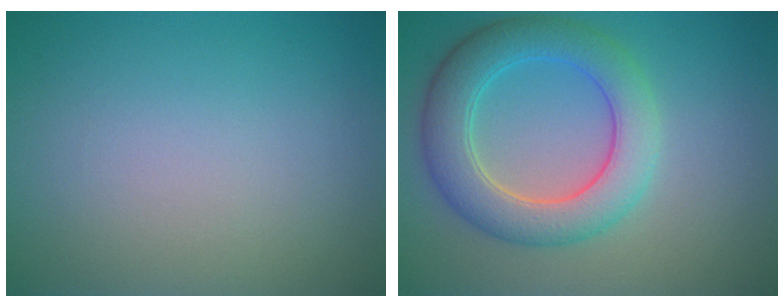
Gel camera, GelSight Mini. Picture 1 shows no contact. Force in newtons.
{"total": 6.2, "press": 6.2, "slide": 0.2}